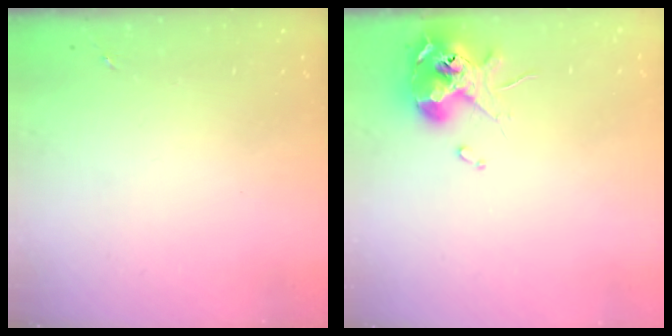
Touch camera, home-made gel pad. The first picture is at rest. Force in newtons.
{"total": 11.1, "press": 11.0, "slide": 1.6}